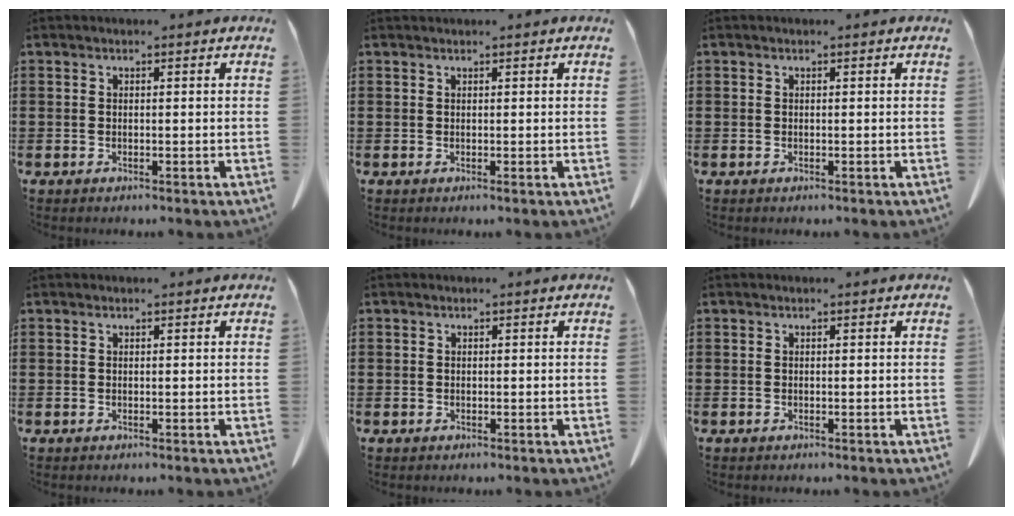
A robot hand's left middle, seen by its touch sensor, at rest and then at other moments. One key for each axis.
{"total": 0.0}
{"total": 0.0}
{"total": 0.0}
{"total": 0.6, "fx": 0.0, "fy": 0.6, "fz": 0.2, "tx": -0.007, "ty": 0.002, "tz": 0.002}
{"total": 0.0}